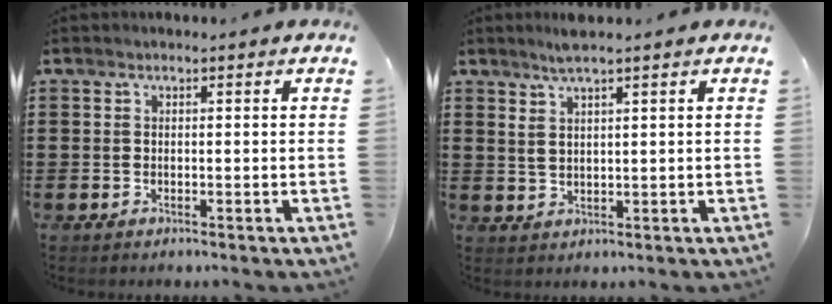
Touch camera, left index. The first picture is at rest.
{"total": 3.1, "force": [2.1, 0.5, 2.2], "torque": [-0.047, 0.004, 0.037]}